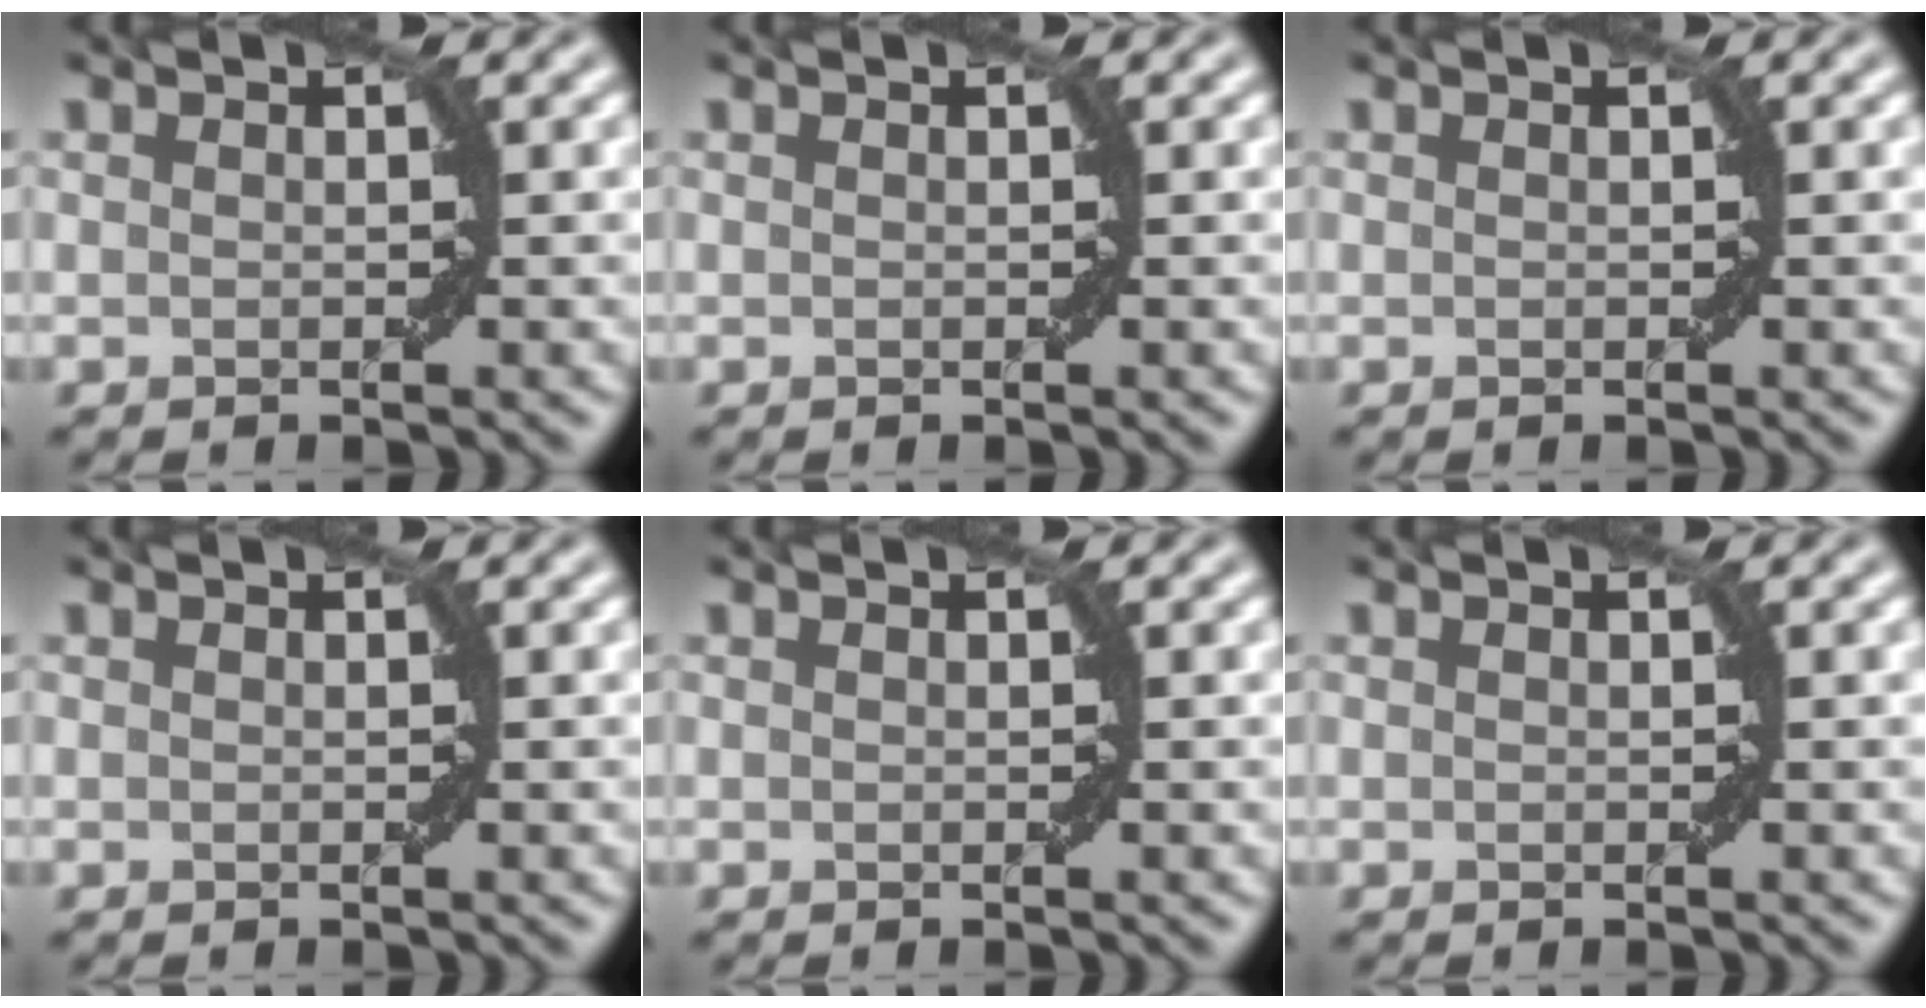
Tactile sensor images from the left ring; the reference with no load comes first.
{"total": 0.0}
{"total": 0.0}
{"total": 0.0}
{"total": 0.0}
{"total": 0.0}